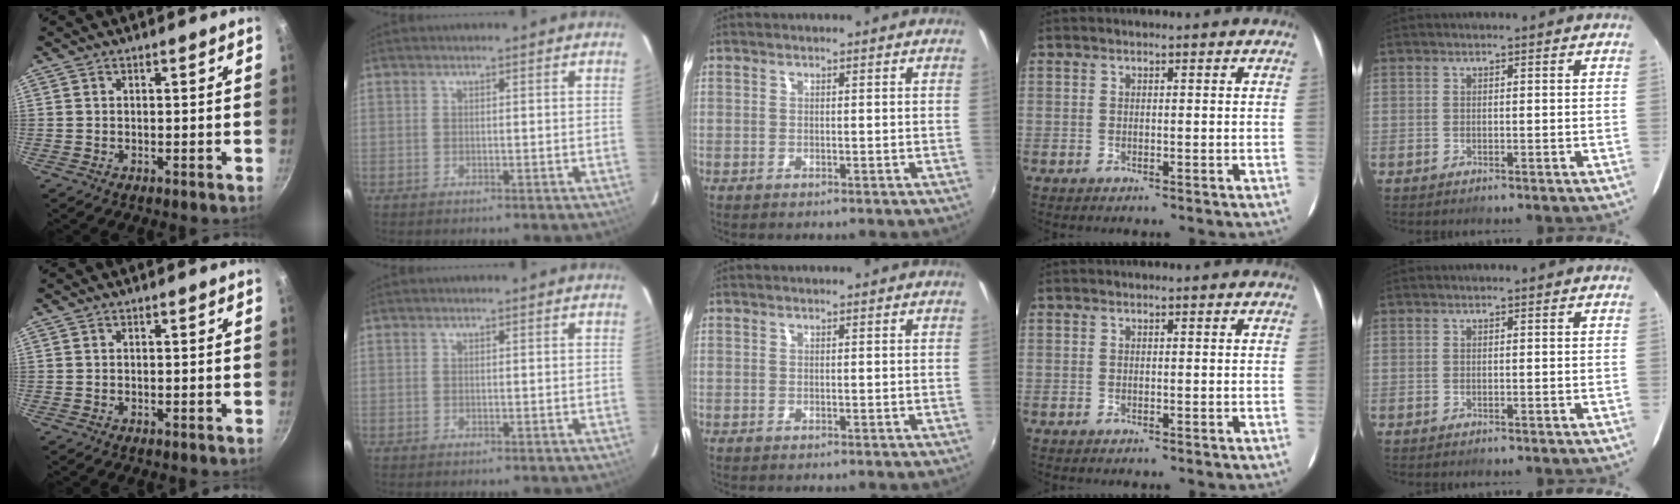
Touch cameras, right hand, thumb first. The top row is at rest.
{}